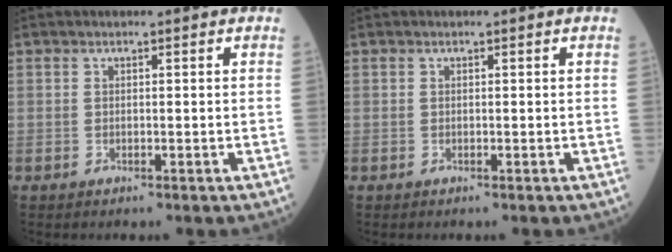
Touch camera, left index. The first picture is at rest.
{"total": 0.0}